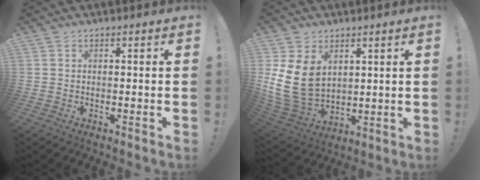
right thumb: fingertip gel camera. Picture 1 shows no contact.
{"total": 14.5, "force": [3.1, 10.7, 9.3], "torque": [-0.195, -0.021, 0.066]}